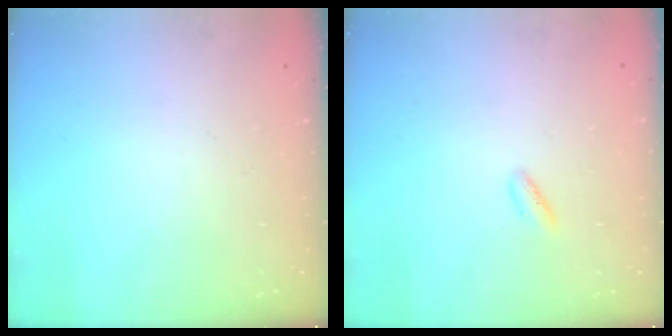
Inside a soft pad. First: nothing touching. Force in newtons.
{"total": 4.1, "press": 4.0, "slide": 0.9}